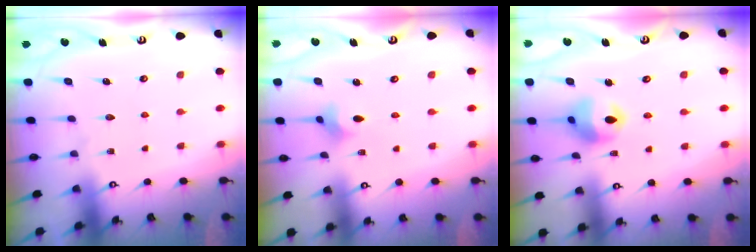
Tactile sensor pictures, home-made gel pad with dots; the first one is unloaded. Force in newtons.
{"total": 2.7, "press": 2.6, "slide": 0.7}
{"total": 11.4, "press": 11.3, "slide": 1.8}